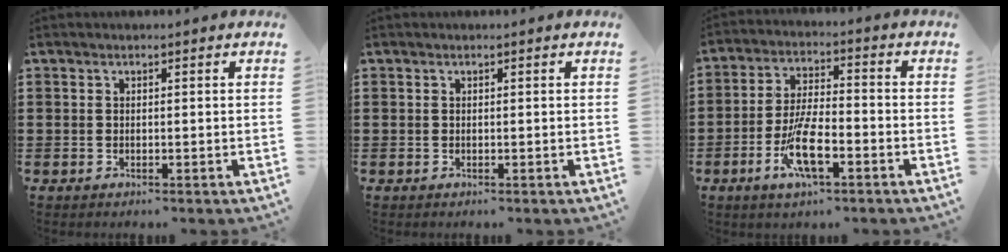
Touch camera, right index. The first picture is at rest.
{"total": 0.0}
{"total": 8.8, "force": [-3.8, 2.8, 7.5], "torque": [-0.166, -0.010, -0.072]}